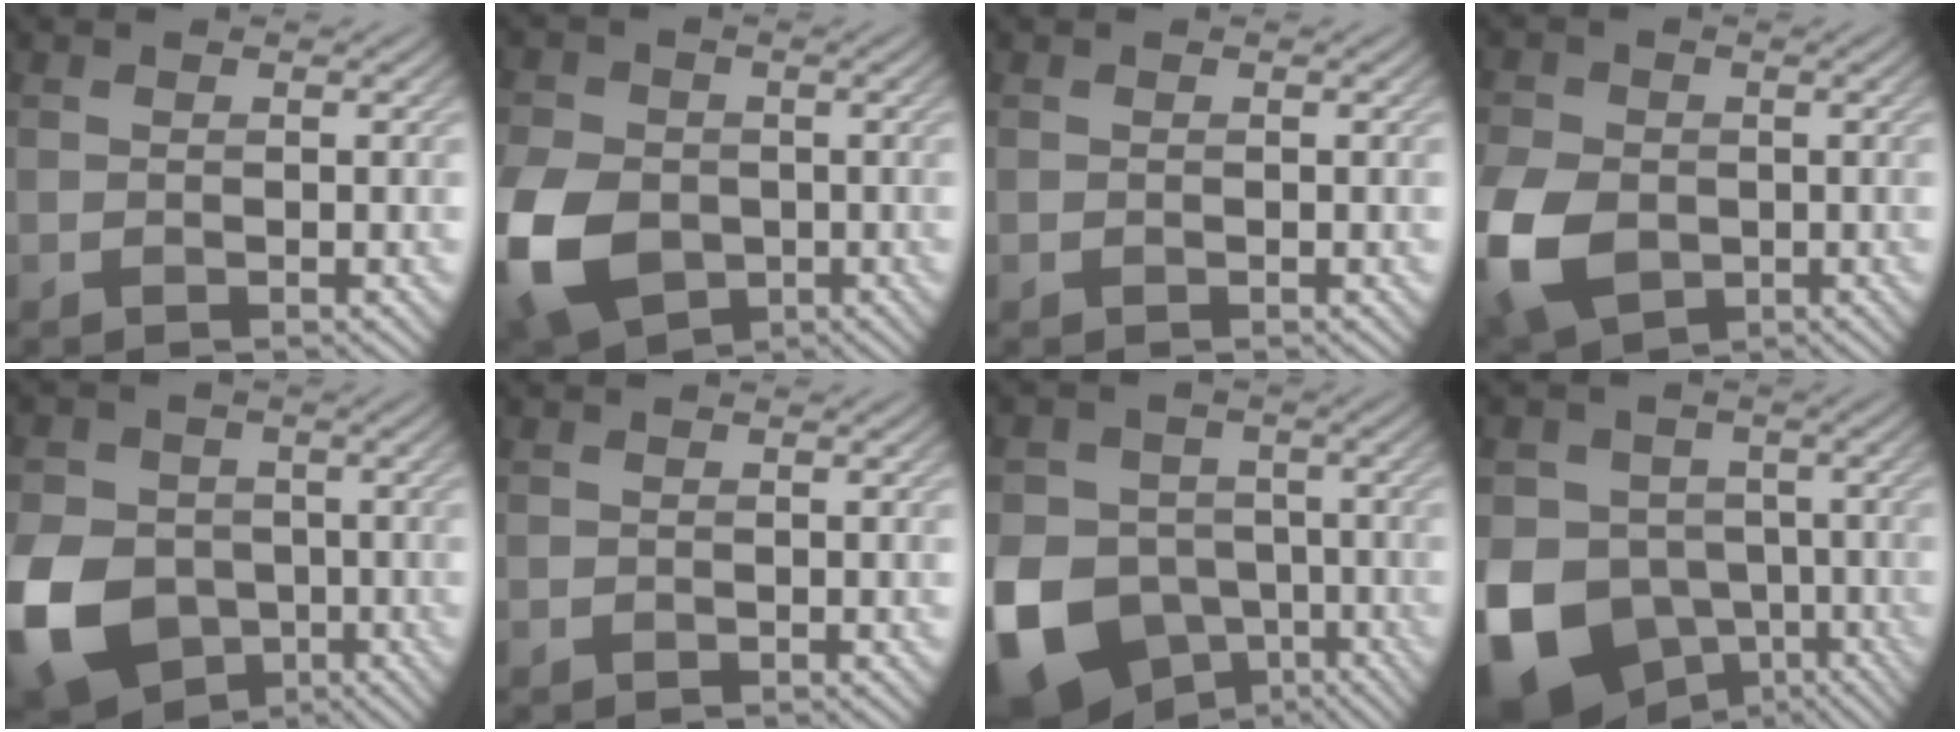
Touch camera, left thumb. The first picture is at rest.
{"total": 13.3, "force": [-3.6, 9.6, 8.4], "torque": [-0.232, -0.030, -0.076]}
{"total": 0.0}
{"total": 10.8, "force": [-2.8, 7.8, 6.9], "torque": [-0.197, -0.023, -0.060]}
{"total": 13.8, "force": [-4.4, 10.6, 7.5], "torque": [-0.209, -0.043, -0.084]}
{"total": 0.5, "force": [-0.2, 0.5, 0.0], "torque": [0.002, -0.006, -0.005]}
{"total": 16.2, "force": [-6.4, 13.0, 7.2], "torque": [-0.210, -0.050, -0.123]}
{"total": 14.4, "force": [-5.2, 11.7, 6.5], "torque": [-0.181, -0.031, -0.103]}